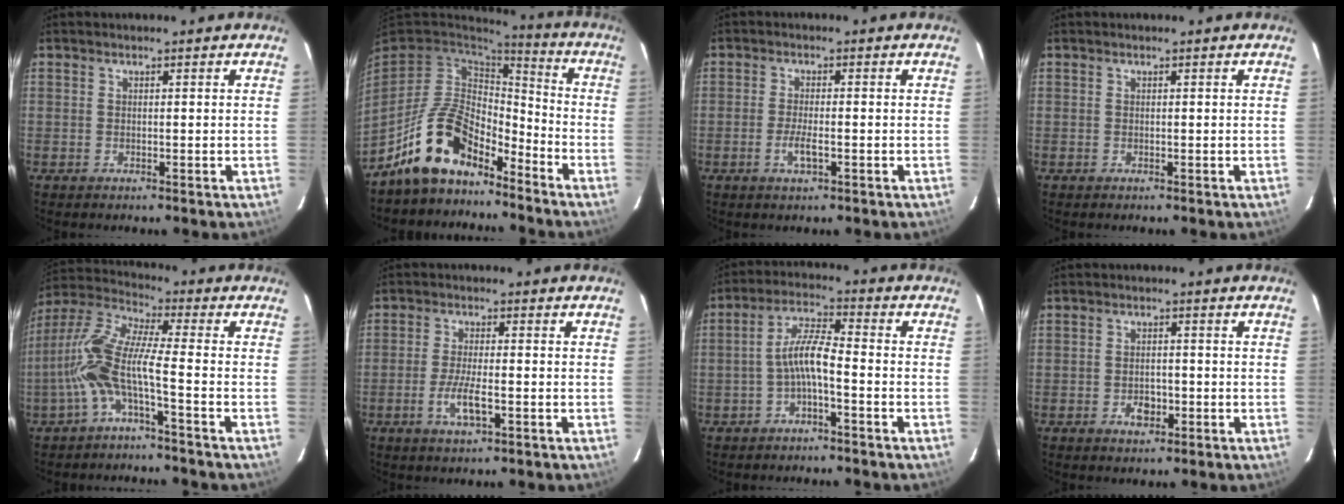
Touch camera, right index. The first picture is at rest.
{"total": 13.8, "force": [-10.2, 6.1, 7.0], "torque": [-0.154, 0.015, -0.185]}
{"total": 3.1, "force": [-1.3, 0.6, 2.8], "torque": [-0.059, -0.005, -0.025]}
{"total": 0.0}
{"total": 11.0, "force": [-3.6, 1.2, 10.4], "torque": [-0.227, 0.011, -0.078]}
{"total": 5.3, "force": [-2.1, 1.1, 4.7], "torque": [-0.097, -0.008, -0.041]}
{"total": 5.8, "force": [-2.4, 1.0, 5.1], "torque": [-0.113, 0.018, -0.044]}
{"total": 3.3, "force": [-1.4, 2.3, 2.0], "torque": [-0.038, 0.003, -0.020]}